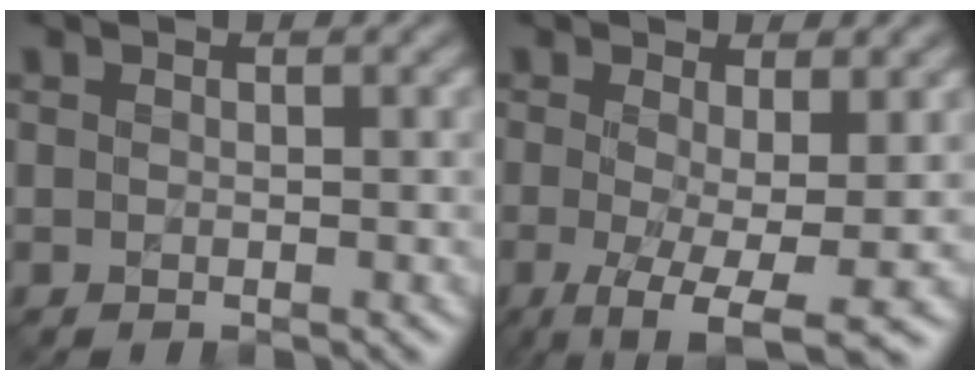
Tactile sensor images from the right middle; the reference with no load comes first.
{"total": 5.9, "force": [-1.2, 1.3, 5.6], "torque": [-0.100, -0.013, -0.017]}